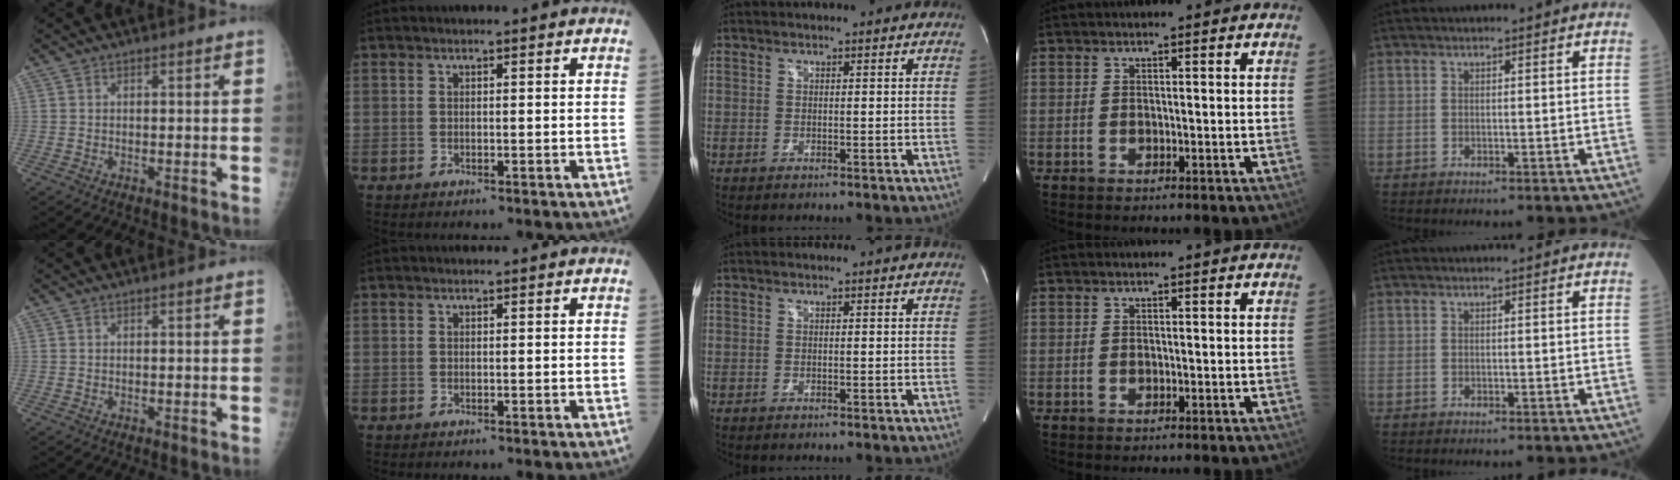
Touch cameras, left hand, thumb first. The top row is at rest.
{}